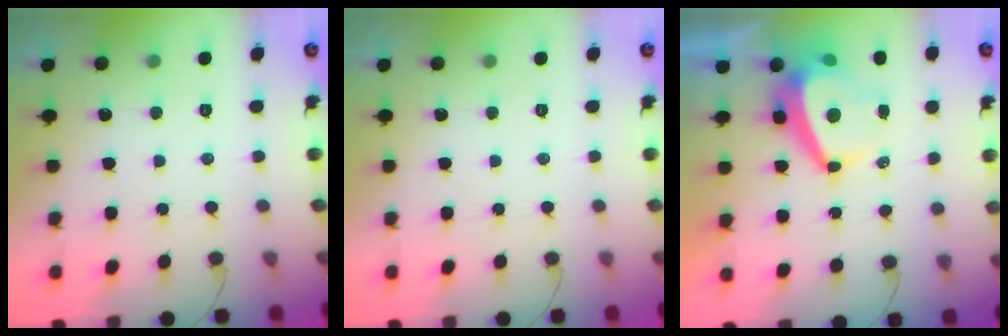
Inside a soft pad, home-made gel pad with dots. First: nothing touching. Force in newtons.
{"total": 0.0}
{"total": 7.8, "press": 7.8, "slide": 0.7}